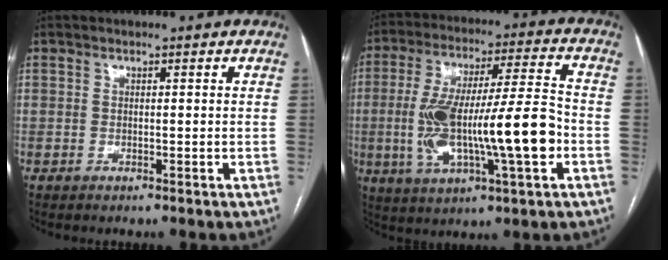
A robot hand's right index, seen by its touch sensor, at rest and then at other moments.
{"total": 18.4, "force": [-3.4, 2.7, 17.9], "torque": [-0.335, 0.012, -0.050]}